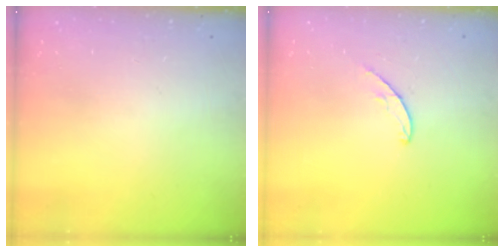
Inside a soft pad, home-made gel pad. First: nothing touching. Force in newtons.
{"total": 3.9, "press": 3.9, "slide": 0.3}